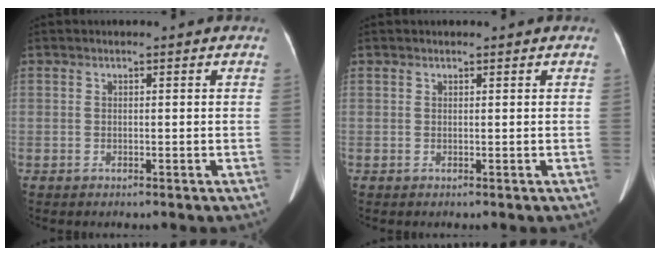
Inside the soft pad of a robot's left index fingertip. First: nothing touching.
{"total": 0.7, "force": [0.7, 0.1, 0.2], "torque": [-0.007, 0.004, 0.012]}